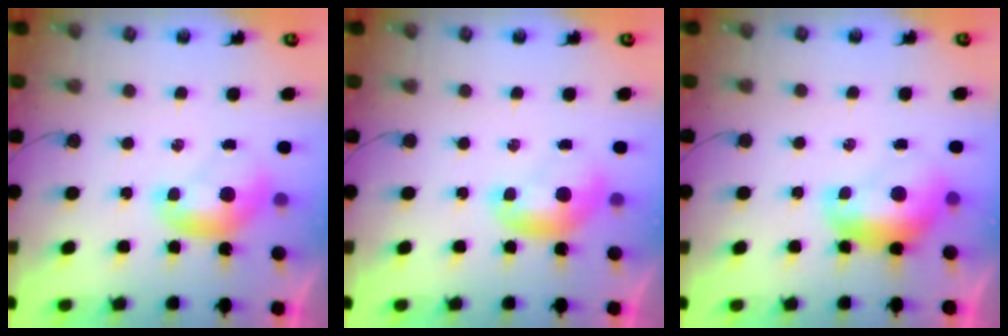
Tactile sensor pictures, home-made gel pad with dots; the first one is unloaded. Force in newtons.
{"total": 0.0}
{"total": 1.6, "press": 1.5, "slide": 0.6}